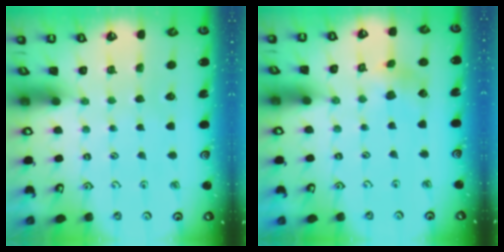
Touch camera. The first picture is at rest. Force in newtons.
{"total": 4.1, "press": 4.1, "slide": 0.3}